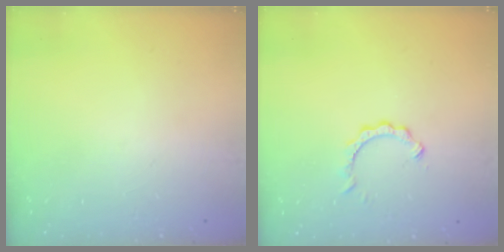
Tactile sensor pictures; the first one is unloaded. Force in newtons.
{"total": 2.8, "press": 2.8, "slide": 0.3}